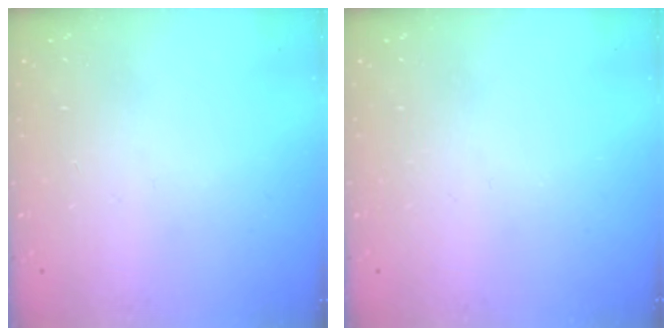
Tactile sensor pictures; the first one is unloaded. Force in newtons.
{"total": 0.0}